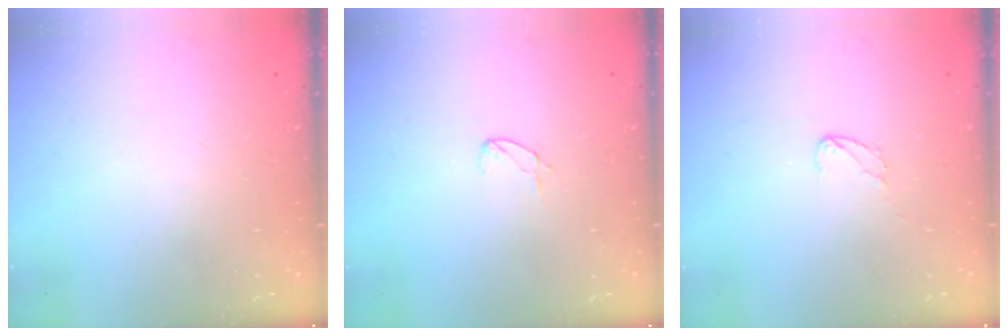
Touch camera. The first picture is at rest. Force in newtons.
{"total": 3.7, "press": 3.7, "slide": 0.3}
{"total": 3.4, "press": 3.4, "slide": 0.2}